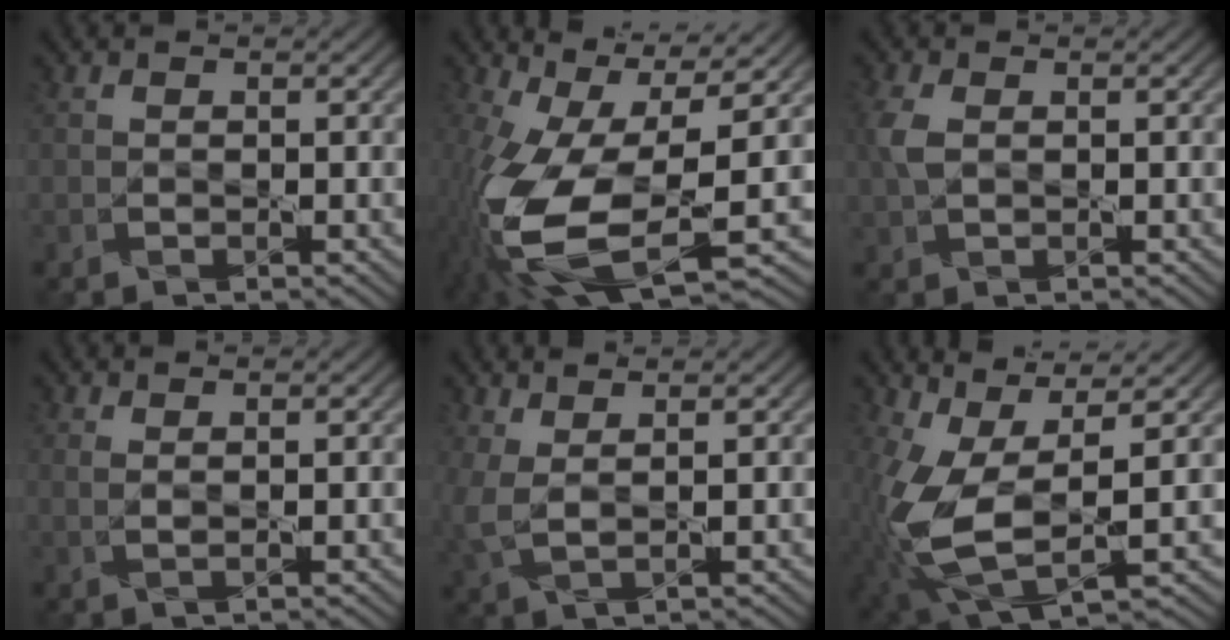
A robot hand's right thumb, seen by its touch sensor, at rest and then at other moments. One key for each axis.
{"total": 17.4, "fx": -4.2, "fy": 7.3, "fz": 15.2, "tx": -0.340, "ty": -0.042, "tz": -0.060}
{"total": 2.9, "fx": 0.5, "fy": 1.7, "fz": 2.3, "tx": -0.069, "ty": 0.005, "tz": 0.008}
{"total": 1.4, "fx": 0.9, "fy": 0.2, "fz": 1.1, "tx": -0.025, "ty": 0.005, "tz": 0.014}
{"total": 4.0, "fx": 1.9, "fy": 1.4, "fz": 3.2, "tx": -0.088, "ty": 0.006, "tz": 0.037}
{"total": 11.1, "fx": 0.0, "fy": 5.3, "fz": 9.8, "tx": -0.235, "ty": -0.016, "tz": 0.002}